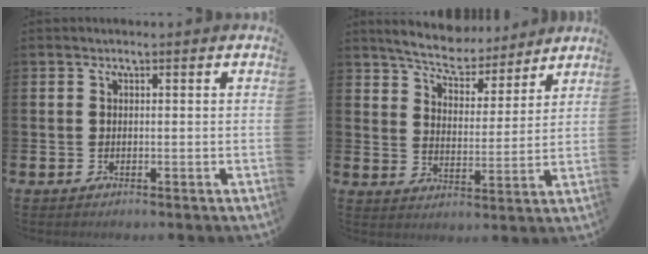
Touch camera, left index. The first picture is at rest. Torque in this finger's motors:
{"motor_torque": [0.87, -1.27, 0.04, 0.07]}